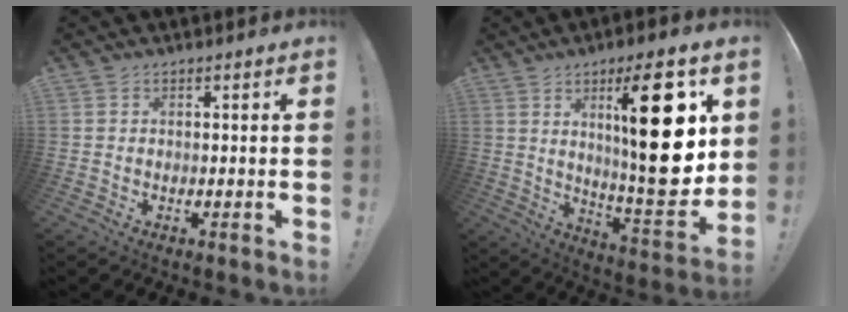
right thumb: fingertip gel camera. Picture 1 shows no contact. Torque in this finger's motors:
{"motor_torque": [-0.37, 1.77, 1.47, 1.29, 0.17]}